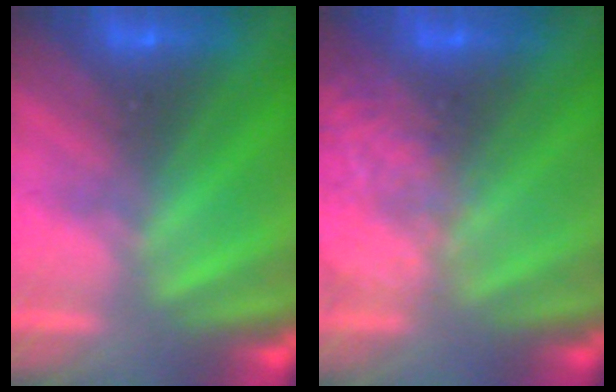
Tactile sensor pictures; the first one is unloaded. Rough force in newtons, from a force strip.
{"total": 2.1}